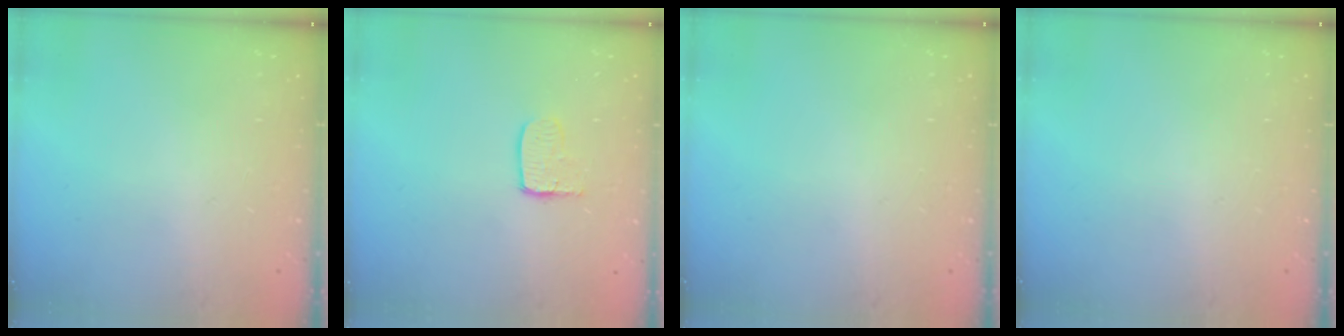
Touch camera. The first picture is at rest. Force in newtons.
{"total": 5.0, "press": 5.0, "slide": 0.4}
{"total": 0.0}
{"total": 0.0}